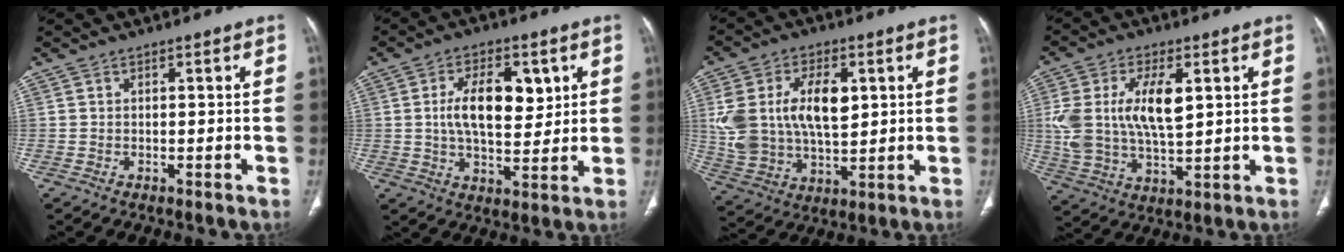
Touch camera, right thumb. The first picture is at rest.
{"total": 12.4, "force": [2.8, 6.4, 10.2], "torque": [-0.141, -0.011, 0.047]}
{"total": 17.0, "force": [3.6, 9.8, 13.4], "torque": [-0.245, -0.005, 0.076]}
{"total": 14.3, "force": [3.1, 7.0, 12.1], "torque": [-0.242, -0.007, 0.065]}